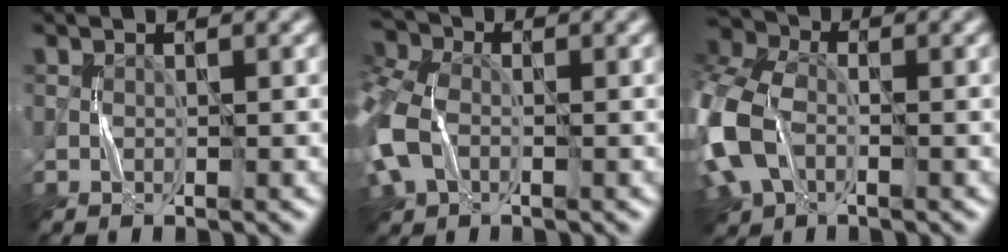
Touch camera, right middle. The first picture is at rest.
{"total": 7.0, "force": [-1.1, 5.0, 4.8], "torque": [-0.138, 0.004, -0.039]}
{"total": 10.2, "force": [-2.0, 7.0, 7.1], "torque": [-0.203, -0.013, -0.053]}